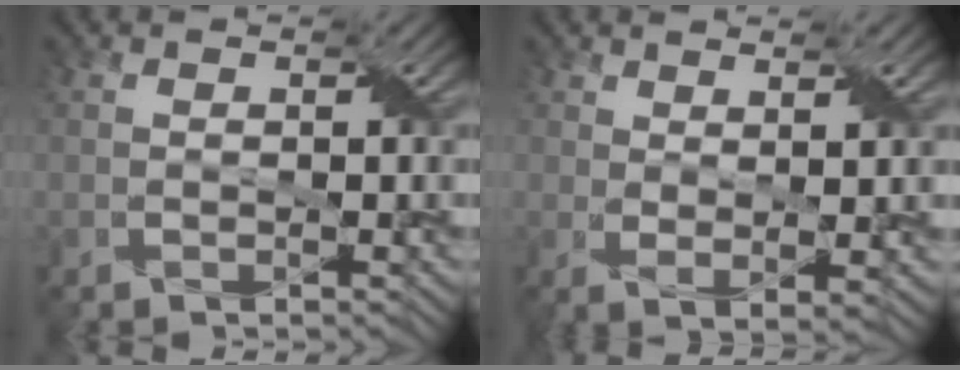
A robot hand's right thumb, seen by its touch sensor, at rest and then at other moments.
{"total": 3.4, "force": [1.7, 0.7, 2.9], "torque": [-0.061, -0.005, 0.035]}